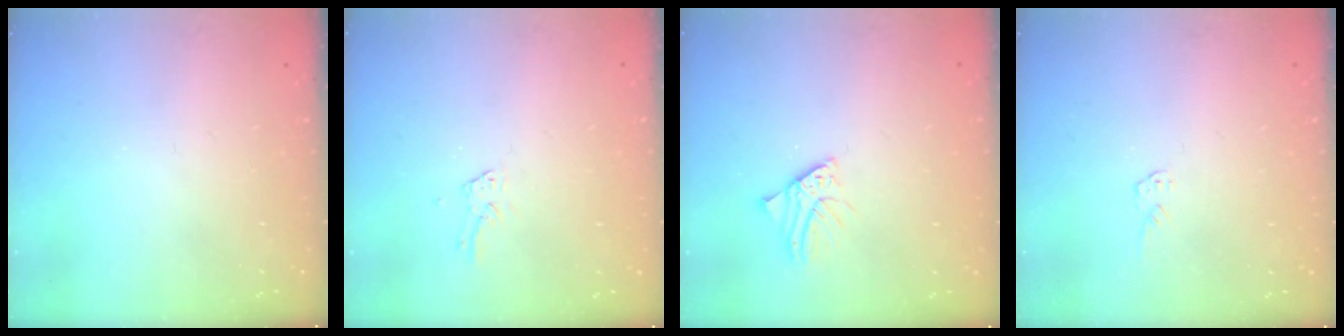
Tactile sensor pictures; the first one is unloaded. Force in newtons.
{"total": 1.9, "press": 1.9, "slide": 0.1}
{"total": 2.6, "press": 2.6, "slide": 0.4}
{"total": 4.3, "press": 4.3, "slide": 0.1}